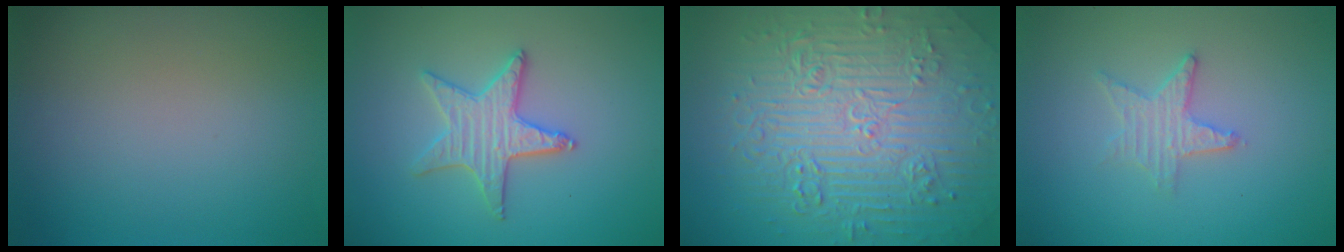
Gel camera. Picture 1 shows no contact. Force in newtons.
{"total": 3.1, "press": 3.1, "slide": 0.5}
{"total": 11.2, "press": 7.3, "slide": 8.4}
{"total": 2.3, "press": 2.2, "slide": 0.4}